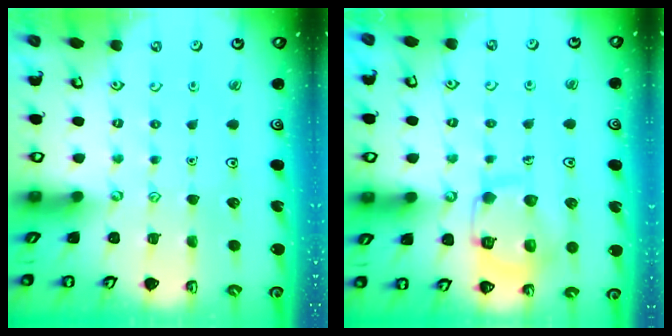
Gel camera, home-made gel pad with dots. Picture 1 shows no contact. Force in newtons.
{"total": 13.2, "press": 13.1, "slide": 1.4}